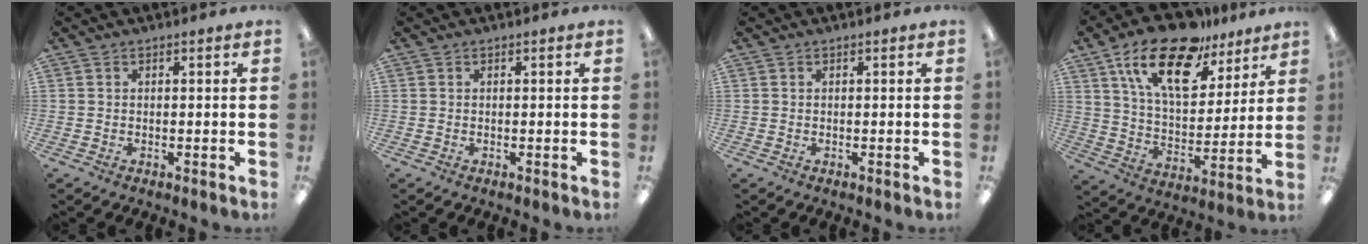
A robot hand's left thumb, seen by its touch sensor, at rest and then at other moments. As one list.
[{"total": 0.0}, {"total": 0.0}, {"total": 20.4, "force": [12.7, 10.1, 12.4], "torque": [-0.214, -0.059, 0.222]}]